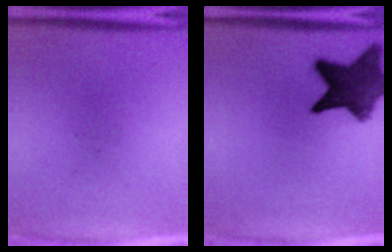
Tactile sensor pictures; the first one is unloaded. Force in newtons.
{"total": 11.4}